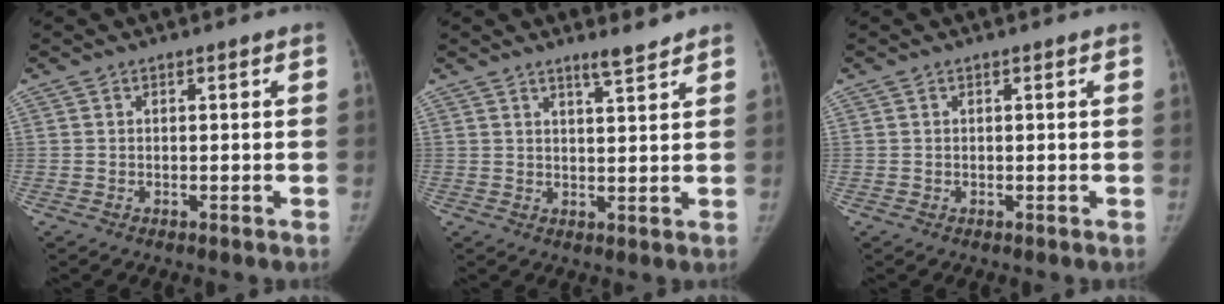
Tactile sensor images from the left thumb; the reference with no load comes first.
{"total": 4.0, "force": [3.3, 0.3, 2.1], "torque": [-0.029, -0.027, 0.053]}
{"total": 0.0}